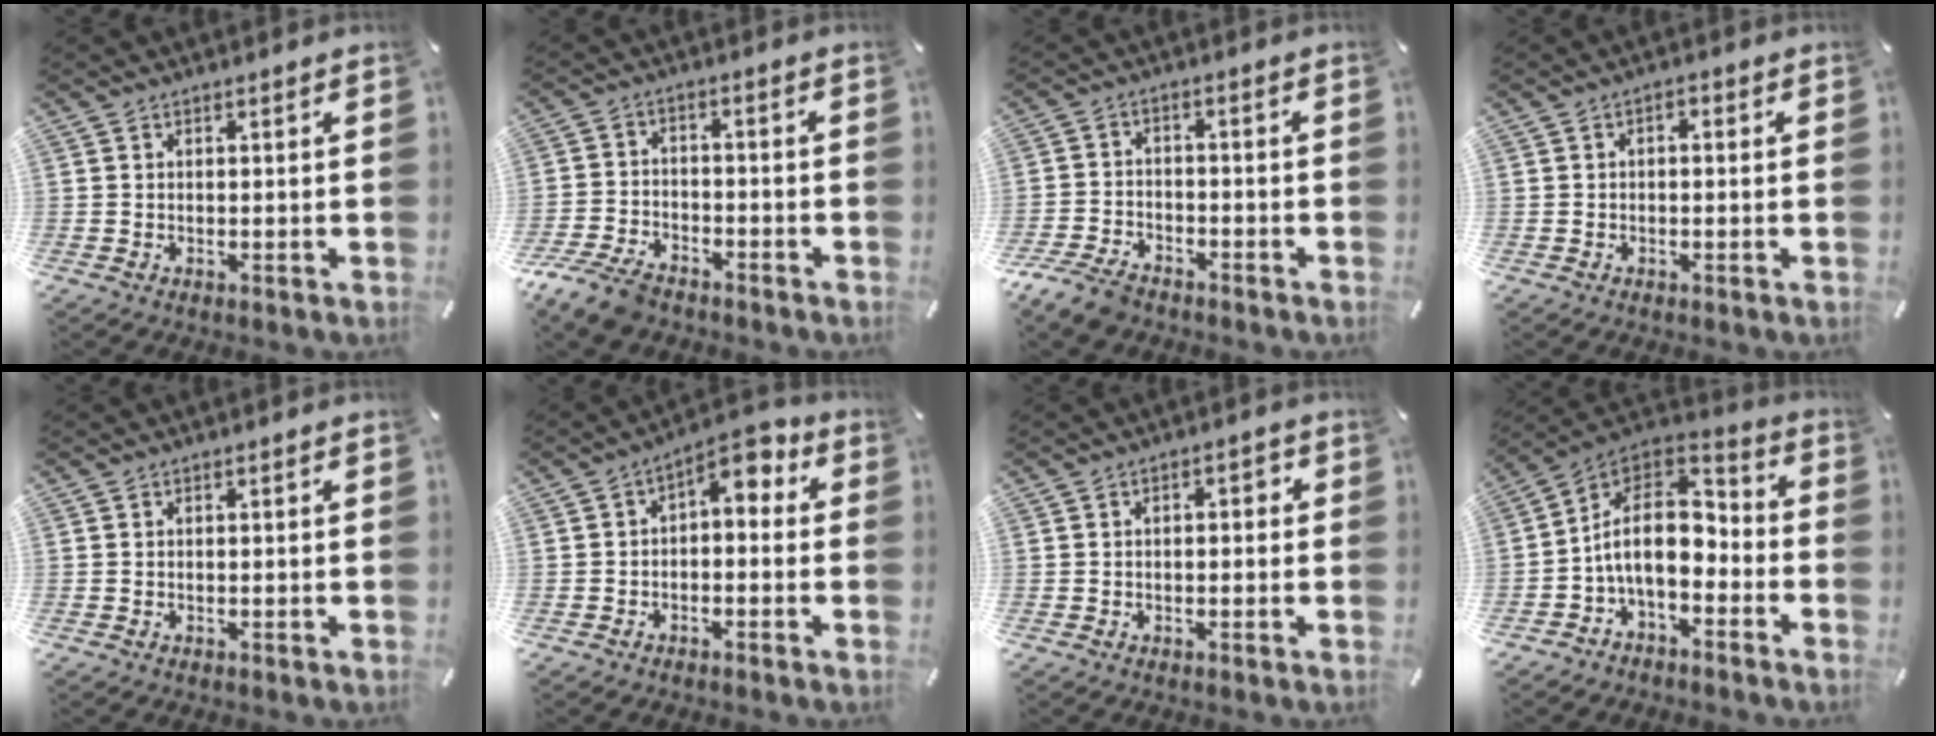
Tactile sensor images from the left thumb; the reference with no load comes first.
{"total": 8.1, "force": [-6.5, 3.6, 3.1], "torque": [-0.078, 0.025, -0.126]}
{"total": 6.7, "force": [-5.4, 3.0, 2.4], "torque": [-0.065, 0.021, -0.107]}
{"total": 1.4, "force": [-1.0, 0.8, 0.7], "torque": [-0.016, 0.006, -0.020]}
{"total": 0.0}
{"total": 4.7, "force": [1.1, 2.9, 3.6], "torque": [-0.054, -0.011, 0.009]}
{"total": 2.1, "force": [-0.7, 1.3, 1.6], "torque": [-0.033, 0.012, -0.016]}
{"total": 14.3, "force": [-2.0, 9.1, 10.9], "torque": [-0.224, 0.006, -0.037]}